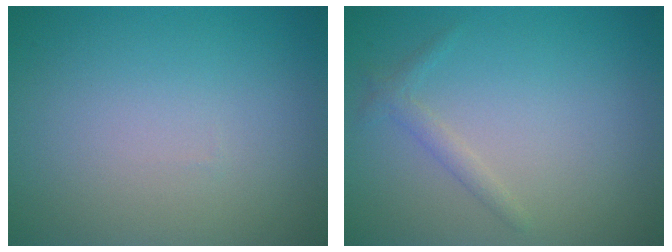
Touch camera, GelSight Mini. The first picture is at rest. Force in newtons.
{"total": 1.2, "press": 1.2, "slide": 0.1}